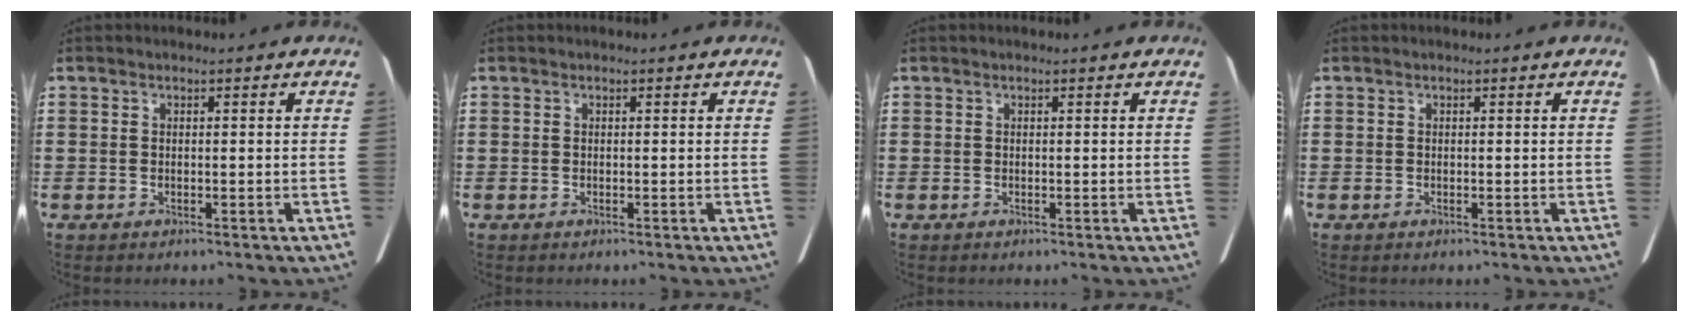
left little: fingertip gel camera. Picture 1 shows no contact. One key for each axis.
{"total": 0.0}
{"total": 0.0}
{"total": 0.0}